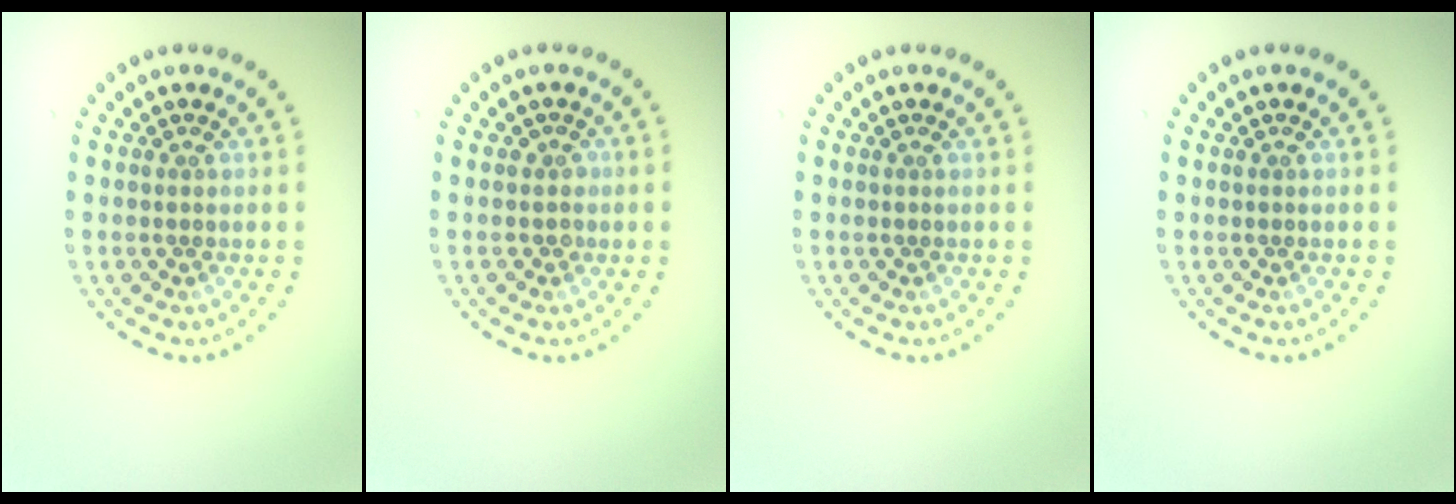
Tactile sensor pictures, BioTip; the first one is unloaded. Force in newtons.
{"total": 0.8, "press": 0.6, "slide": 0.5}
{"total": 0.0}
{"total": 0.0}